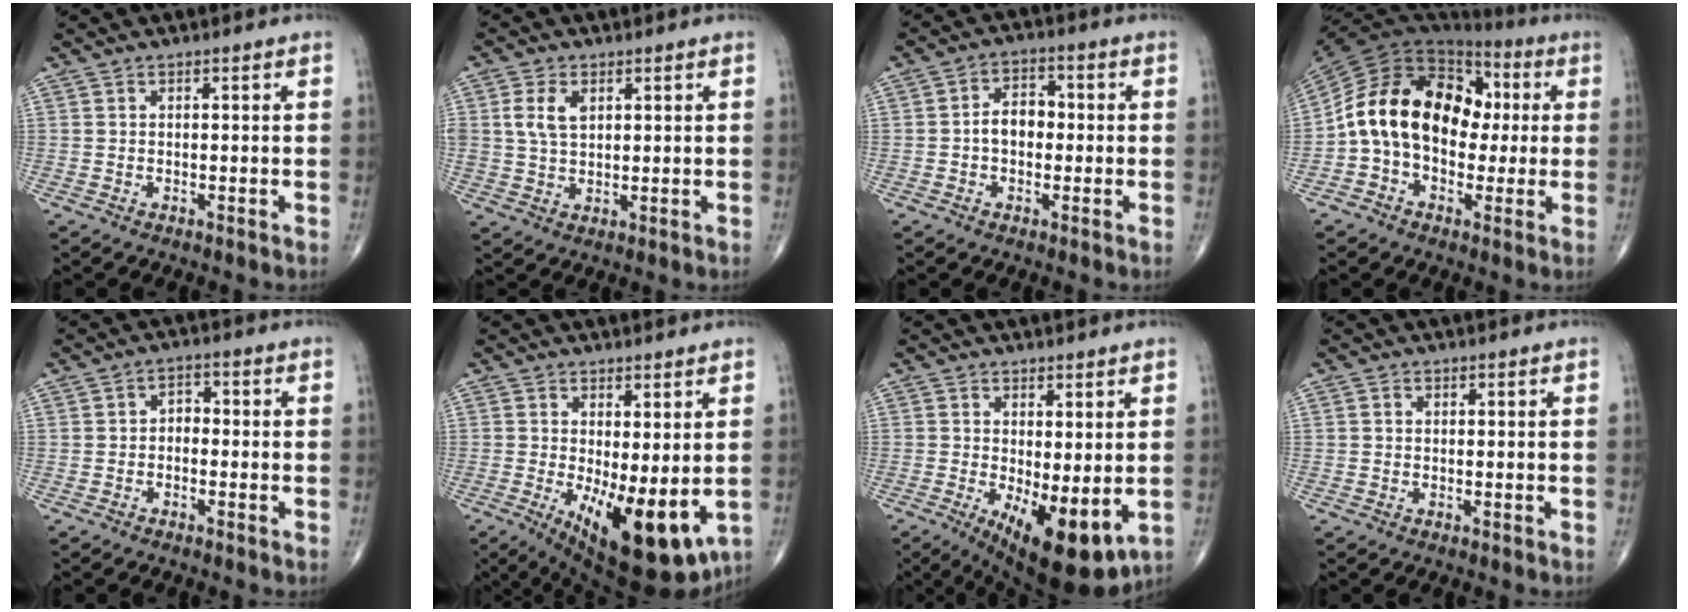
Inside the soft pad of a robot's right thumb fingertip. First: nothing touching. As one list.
[{"total": 5.5, "force": [1.7, 3.5, 4.0], "torque": [-0.074, -0.002, 0.033]}, {"total": 5.7, "force": [-0.5, 4.0, 4.0], "torque": [-0.050, 0.022, -0.018]}, {"total": 19.3, "force": [0.6, 13.6, 13.6], "torque": [-0.223, 0.043, 0.003]}, {"total": 2.7, "force": [-0.7, 2.0, 1.7], "torque": [-0.014, 0.018, -0.024]}, {"total": 14.1, "force": [-2.7, 5.6, 12.7], "torque": [-0.188, -0.032, -0.021]}, {"total": 12.2, "force": [-2.7, 4.8, 10.9], "torque": [-0.161, -0.026, -0.025]}, {"total": 1.1, "force": [-0.1, 1.0, 0.5], "torque": [-0.003, 0.003, -0.007]}]